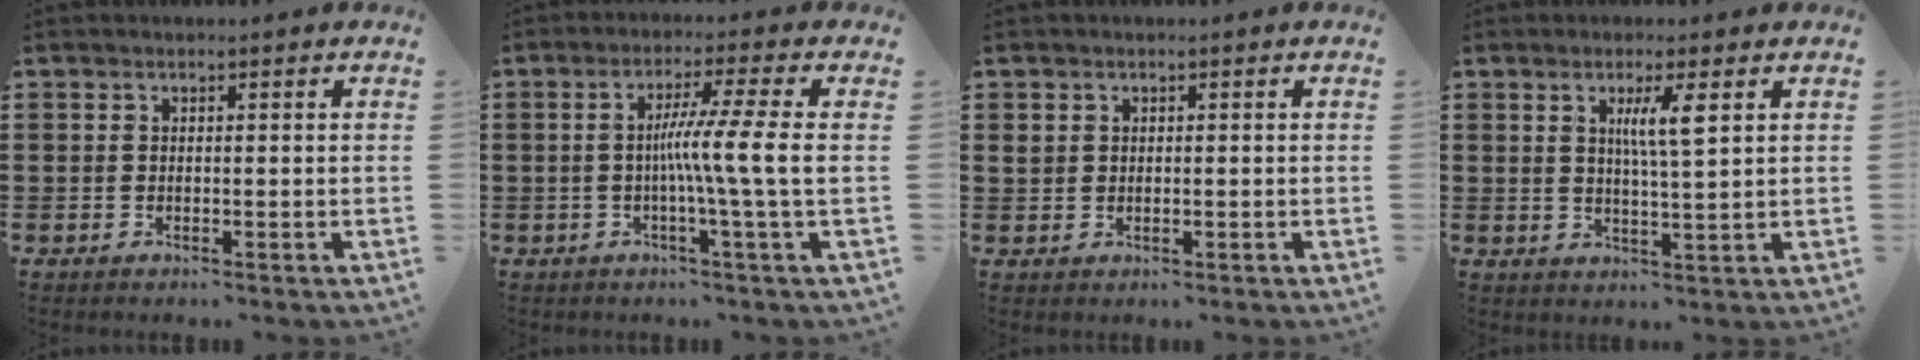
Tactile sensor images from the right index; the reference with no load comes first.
{"total": 7.7, "force": [-0.4, -1.3, 7.6], "torque": [-0.136, -0.011, -0.015]}
{"total": 1.2, "force": [0.6, 0.9, 0.3], "torque": [-0.010, 0.004, 0.013]}
{"total": 4.5, "force": [1.7, 0.4, 4.2], "torque": [-0.087, 0.002, 0.025]}